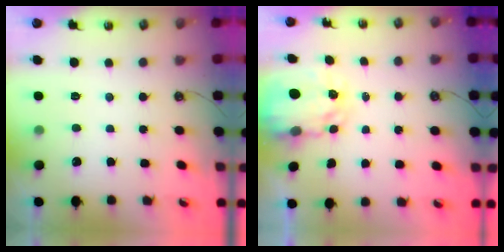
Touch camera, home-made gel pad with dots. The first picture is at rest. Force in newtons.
{"total": 3.9, "press": 3.9, "slide": 0.4}